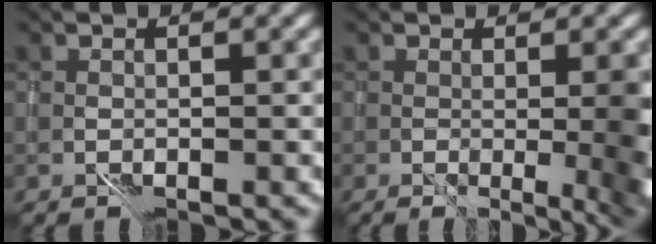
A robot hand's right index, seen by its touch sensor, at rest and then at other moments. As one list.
[{"total": 7.9, "force": [0.0, 3.0, 7.3], "torque": [-0.053, -0.001, 0.022]}]